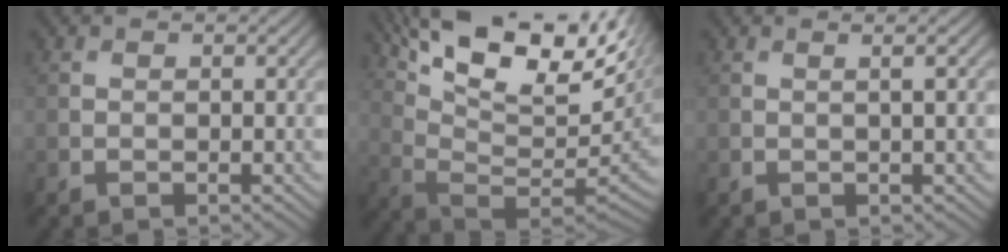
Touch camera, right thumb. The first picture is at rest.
{"total": 18.8, "force": [9.6, 6.8, 14.7], "torque": [-0.251, 0.024, 0.151]}
{"total": 2.1, "force": [0.3, 0.4, 2.1], "torque": [-0.028, 0.011, -0.003]}